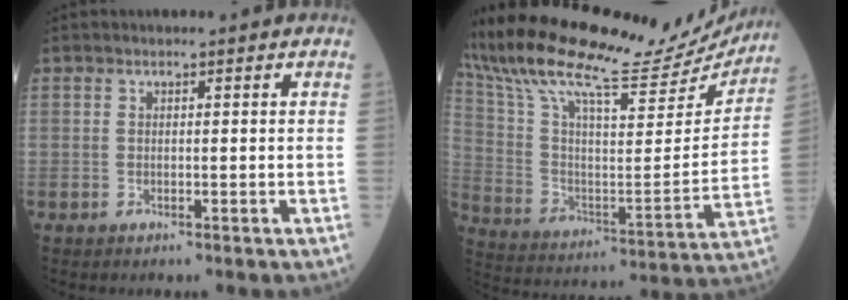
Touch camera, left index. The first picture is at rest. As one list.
[{"total": 28.7, "force": [25.6, 5.5, 11.7], "torque": [-0.227, -0.023, 0.377]}]